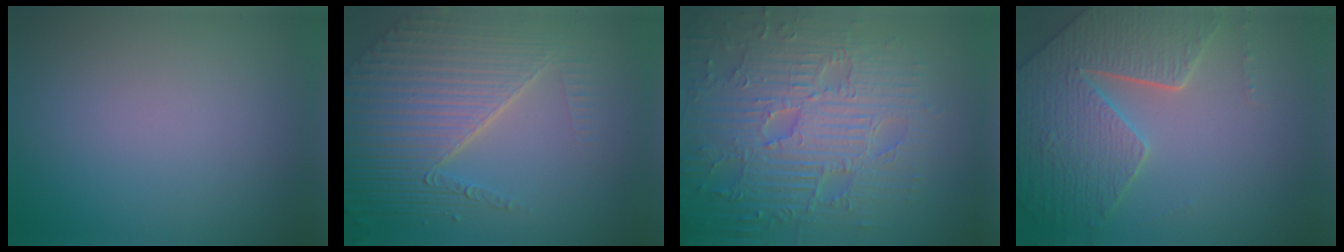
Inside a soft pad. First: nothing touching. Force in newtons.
{"total": 8.2, "press": 5.7, "slide": 5.9}
{"total": 9.4, "press": 6.9, "slide": 6.5}
{"total": 7.6, "press": 5.7, "slide": 5.1}